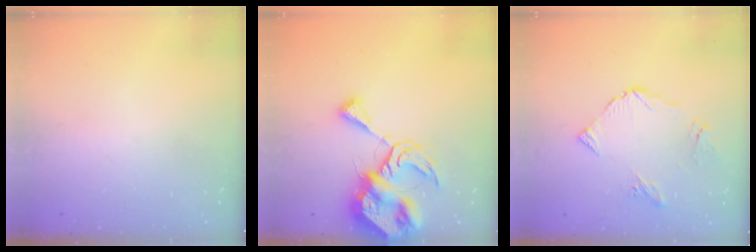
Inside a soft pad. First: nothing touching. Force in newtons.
{"total": 13.2, "press": 13.1, "slide": 1.4}
{"total": 7.5, "press": 7.5, "slide": 0.8}